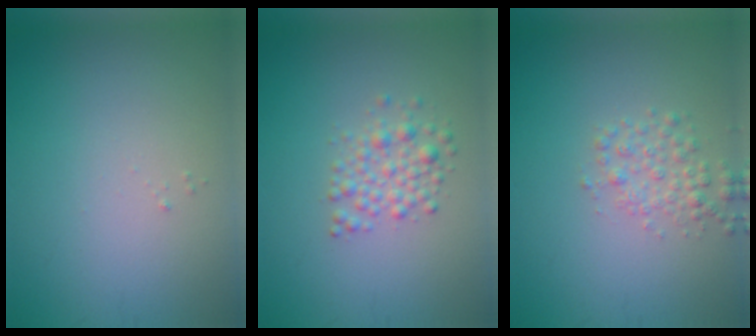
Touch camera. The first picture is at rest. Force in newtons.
{"total": 2.3, "press": 2.3, "slide": 0.0}
{"total": 2.1, "press": 2.1, "slide": 0.0}